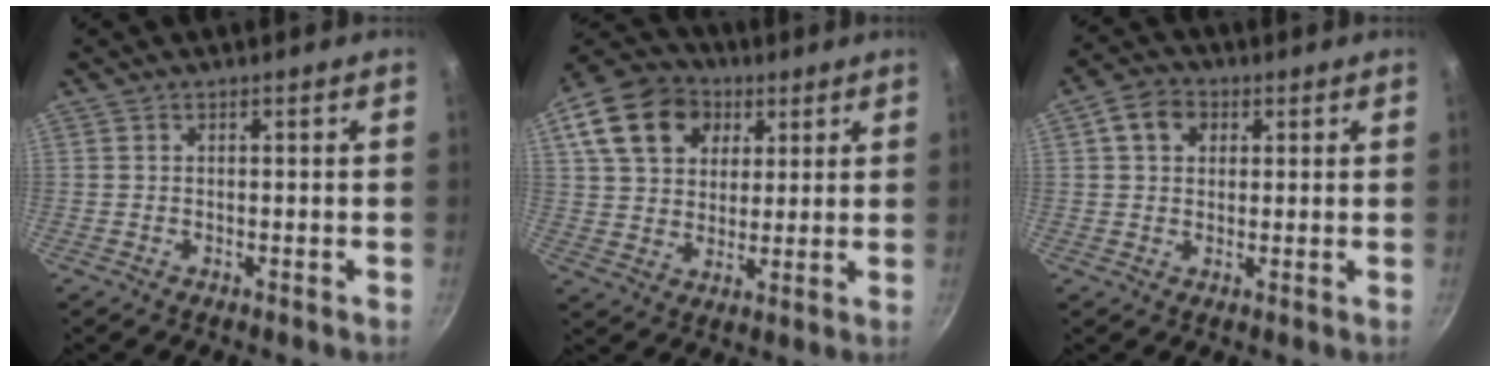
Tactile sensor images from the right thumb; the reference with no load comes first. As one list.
[{"total": 17.9, "force": [7.2, 13.4, 9.4], "torque": [-0.161, 0.013, 0.118]}, {"total": 6.1, "force": [2.0, 4.8, 3.2], "torque": [-0.037, 0.007, 0.023]}]